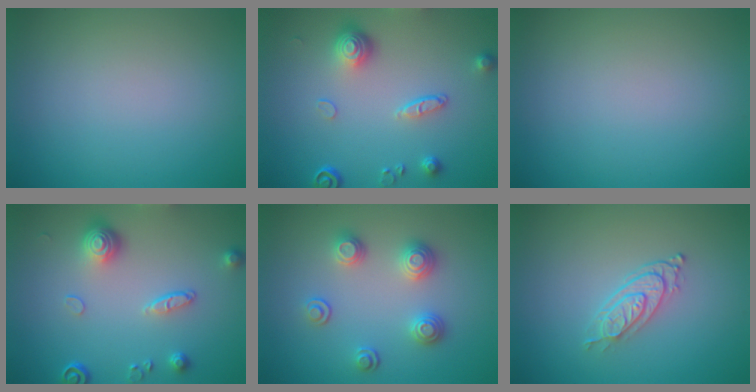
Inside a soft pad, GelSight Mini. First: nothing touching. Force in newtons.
{"total": 4.2, "press": 3.2, "slide": 2.7}
{"total": 0.0}
{"total": 4.2, "press": 3.2, "slide": 2.7}
{"total": 3.1, "press": 2.8, "slide": 1.4}
{"total": 2.7, "press": 2.1, "slide": 1.7}